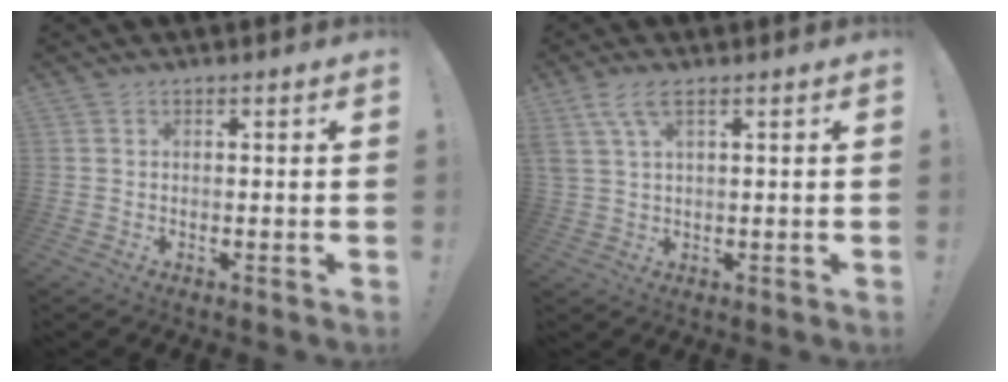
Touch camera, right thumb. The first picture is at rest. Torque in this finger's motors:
{"motor_torque": [0.15, 0.70, 1.04, 0.24, 0.13]}